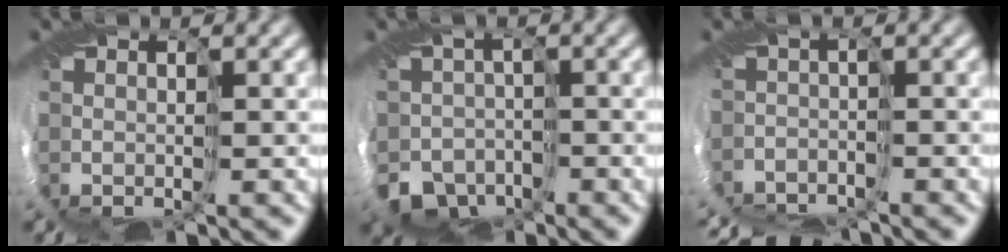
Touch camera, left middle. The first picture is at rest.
{"total": 5.4, "force": [-3.2, 4.2, 1.1], "torque": [-0.008, -0.001, -0.064]}
{"total": 5.5, "force": [-5.2, 1.5, 0.6], "torque": [-0.002, -0.002, -0.087]}